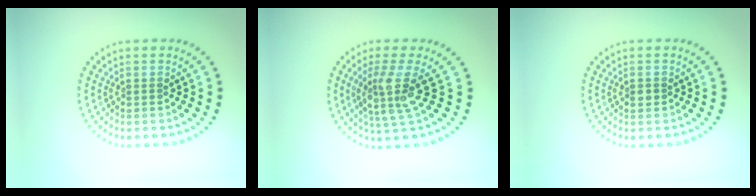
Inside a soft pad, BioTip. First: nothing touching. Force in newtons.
{"total": 3.7, "press": 2.9, "slide": 2.3}
{"total": 1.0, "press": 1.0, "slide": 0.2}